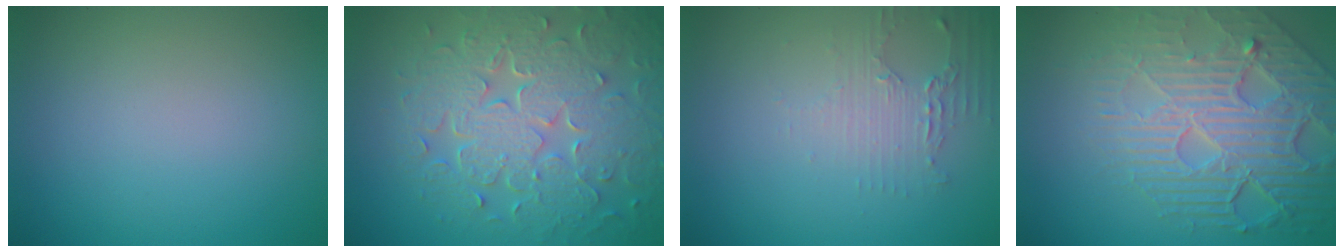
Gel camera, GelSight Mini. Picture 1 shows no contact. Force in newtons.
{"total": 8.9, "press": 6.4, "slide": 6.2}
{"total": 1.8, "press": 1.8, "slide": 0.4}
{"total": 8.7, "press": 5.9, "slide": 6.4}